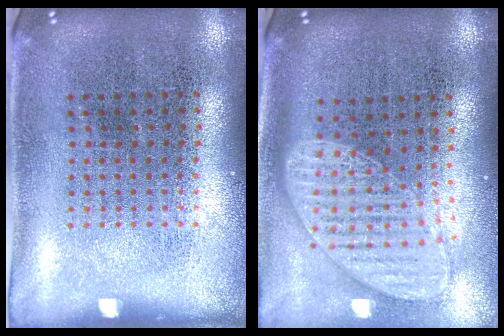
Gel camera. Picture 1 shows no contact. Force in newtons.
{"total": 1.8, "press": 1.5, "slide": 1.0}